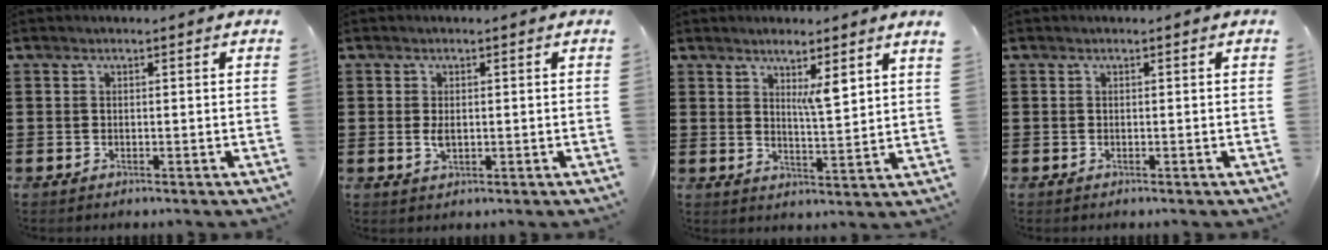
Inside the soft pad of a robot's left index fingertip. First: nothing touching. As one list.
[{"total": 2.1, "force": [0.1, 0.9, 1.9], "torque": [-0.037, 0.001, 0.001]}, {"total": 4.9, "force": [3.4, 0.0, 3.5], "torque": [-0.061, -0.019, 0.053]}, {"total": 0.0}]